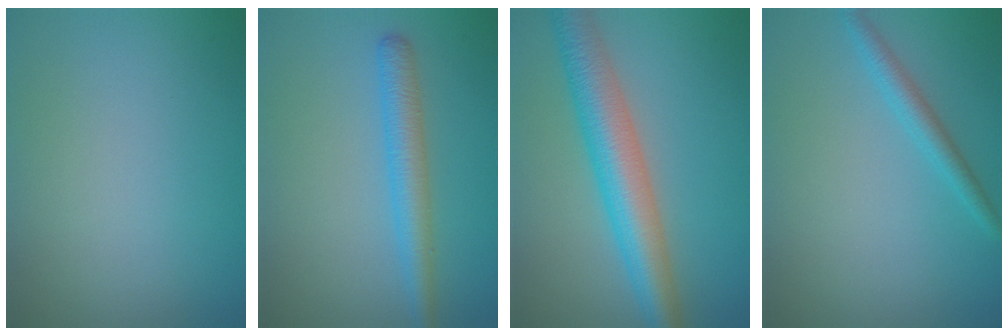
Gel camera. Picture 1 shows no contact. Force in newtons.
{"total": 3.2, "press": 3.2, "slide": 0.1}
{"total": 6.9, "press": 6.9, "slide": 0.4}
{"total": 2.0, "press": 2.0, "slide": 0.0}